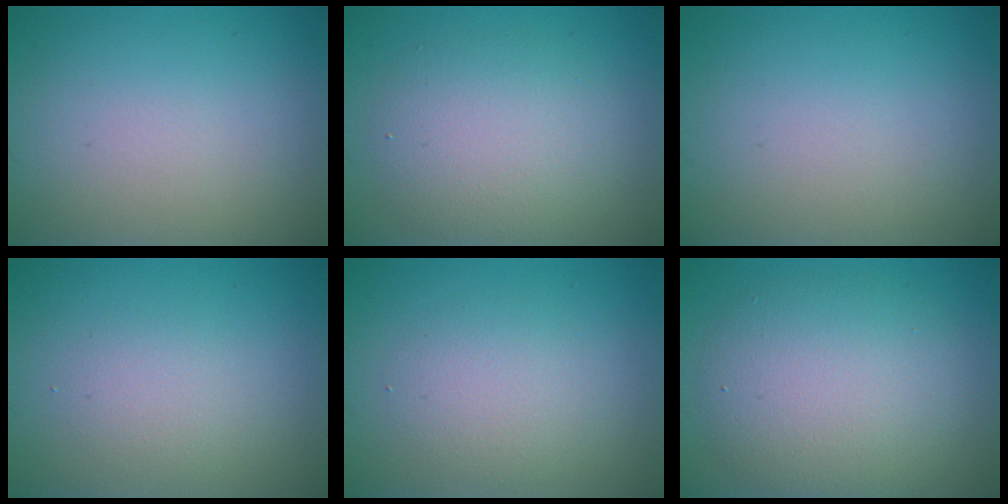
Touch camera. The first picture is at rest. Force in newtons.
{"total": 4.8, "press": 4.8, "slide": 0.3}
{"total": 0.0}
{"total": 1.9, "press": 1.9, "slide": 0.1}
{"total": 2.7, "press": 2.7, "slide": 0.2}
{"total": 6.7, "press": 6.7, "slide": 0.2}